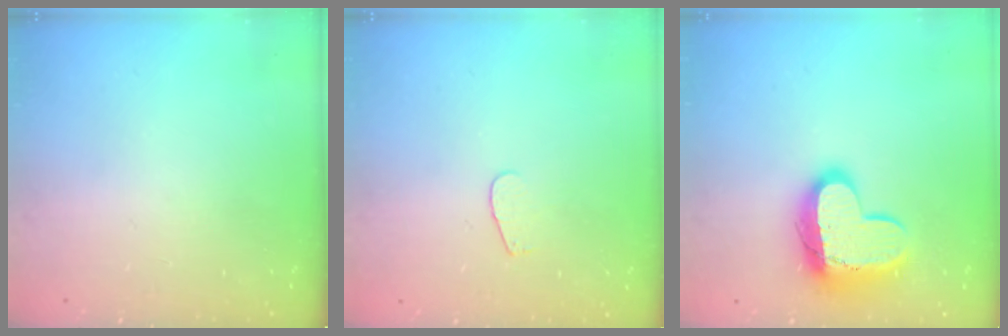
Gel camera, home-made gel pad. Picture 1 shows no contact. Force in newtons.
{"total": 2.6, "press": 2.5, "slide": 0.3}
{"total": 14.3, "press": 14.3, "slide": 1.2}